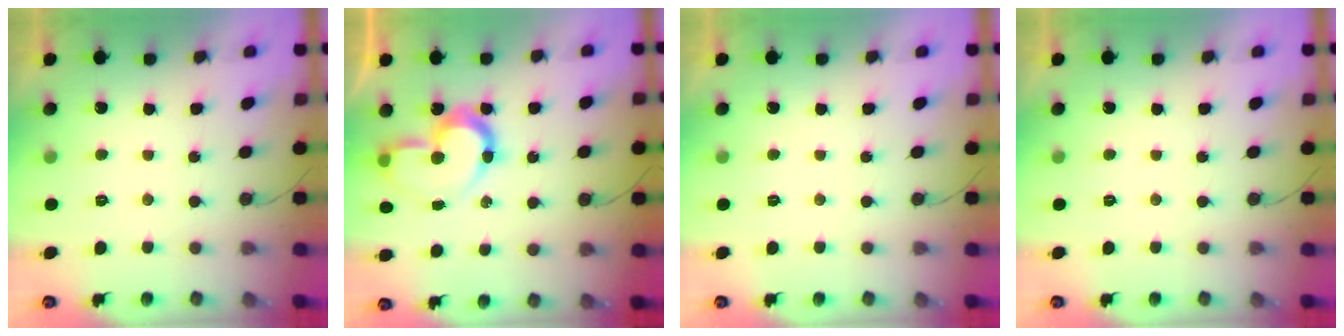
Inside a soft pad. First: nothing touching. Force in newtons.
{"total": 13.1, "press": 13.0, "slide": 2.1}
{"total": 0.0}
{"total": 0.0}